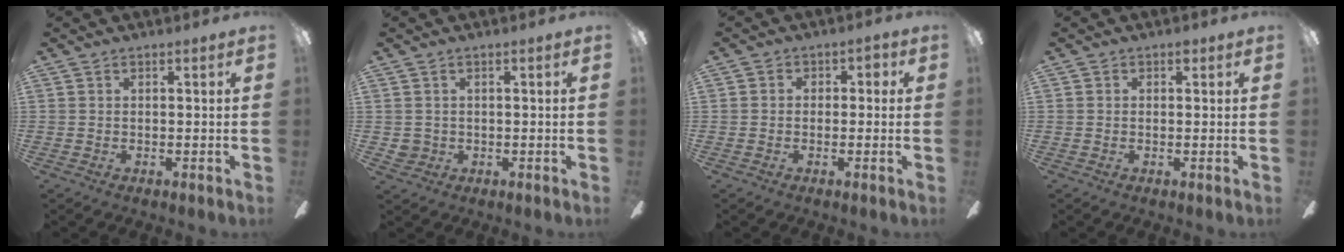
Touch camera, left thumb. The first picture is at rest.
{"total": 2.5, "force": [0.5, 2.4, 0.4], "torque": [-0.012, 0.004, 0.010]}
{"total": 2.7, "force": [-1.1, 2.2, 1.1], "torque": [-0.019, 0.016, -0.022]}
{"total": 1.1, "force": [0.3, 0.9, 0.6], "torque": [-0.005, 0.002, 0.003]}